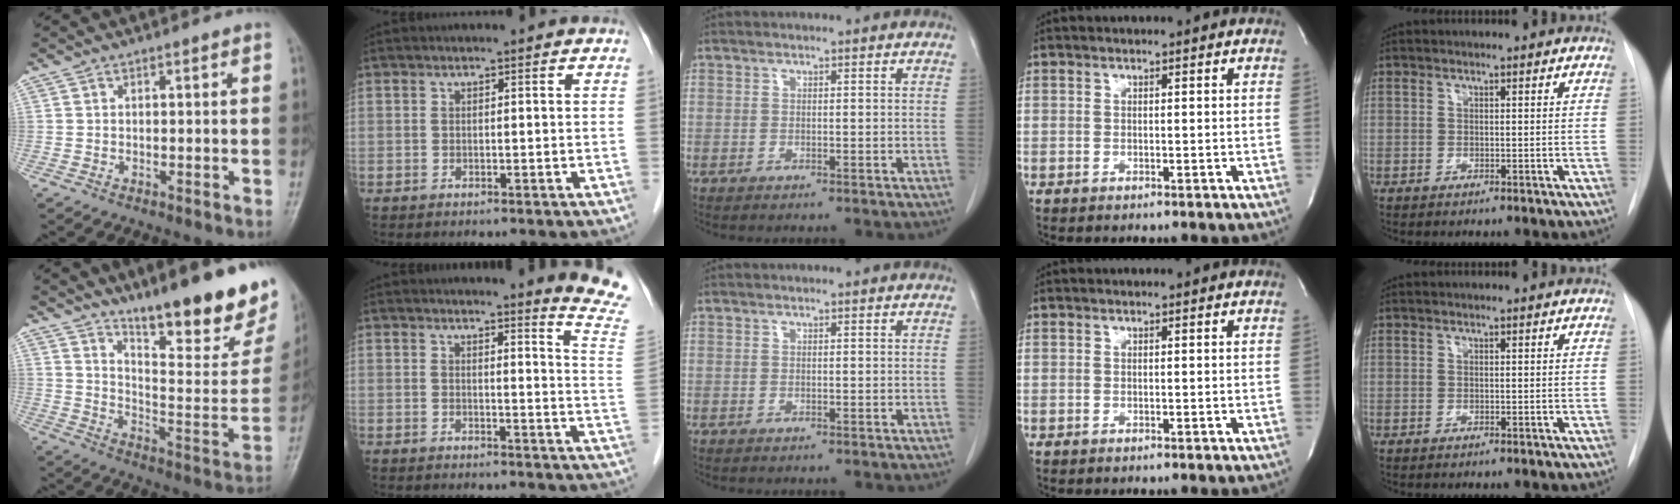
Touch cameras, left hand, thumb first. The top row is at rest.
{"thumb": {"total": 23.0, "force": [16.2, 5.4, 15.5], "torque": [-0.185, -0.105, 0.241]}, "index": {"total": 9.2, "force": [8.9, -1.6, 1.8], "torque": [-0.018, -0.099, 0.079]}}